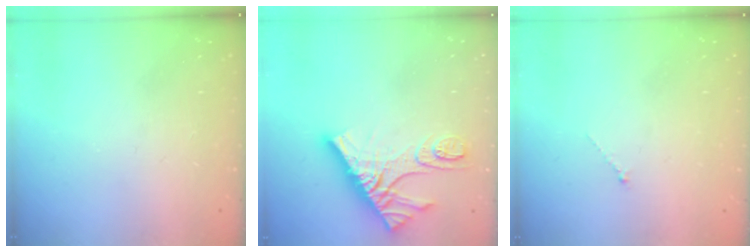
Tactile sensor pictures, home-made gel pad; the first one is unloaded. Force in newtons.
{"total": 14.9, "press": 14.9, "slide": 1.1}
{"total": 0.0}